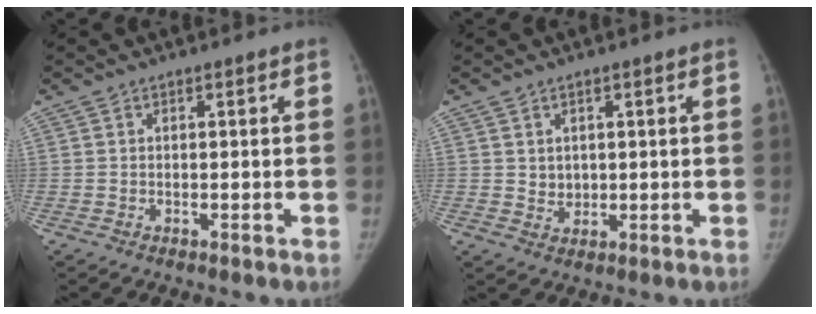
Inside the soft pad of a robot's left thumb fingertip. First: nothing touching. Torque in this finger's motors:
{"motor_torque": [-0.33, -0.29, 0.08, -0.01, 0.00]}